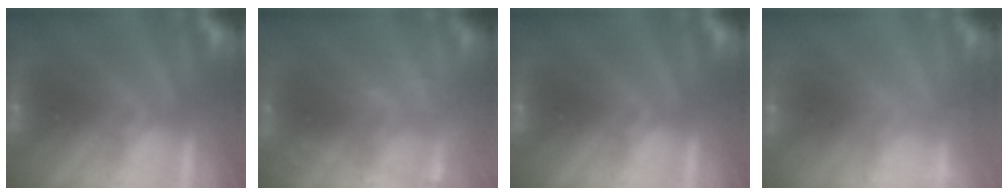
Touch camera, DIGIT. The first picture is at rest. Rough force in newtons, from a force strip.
{"total": 2.1}
{"total": 0.0}
{"total": 2.2}